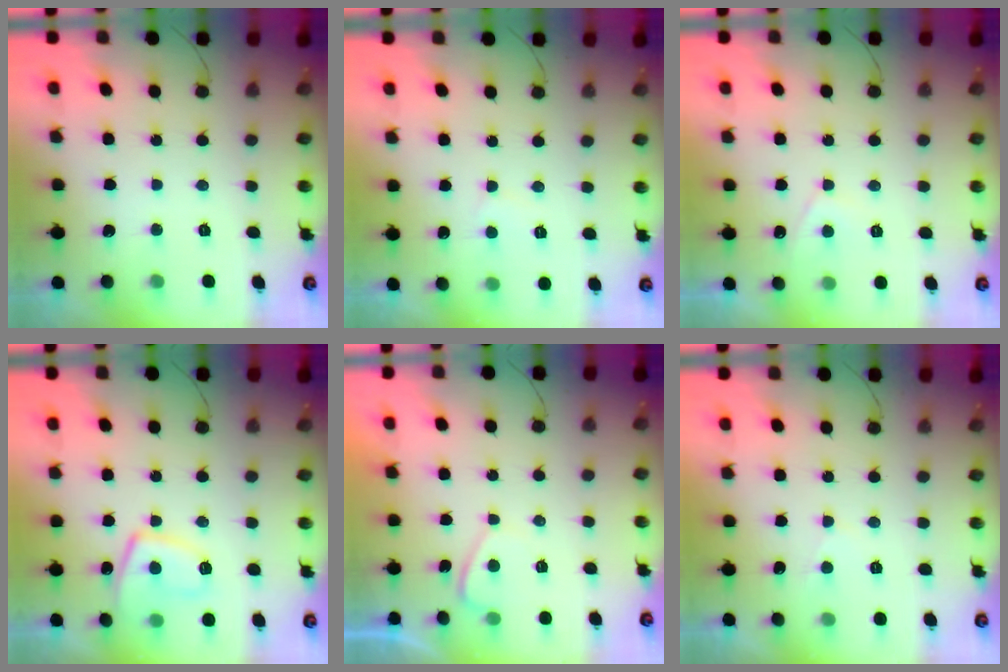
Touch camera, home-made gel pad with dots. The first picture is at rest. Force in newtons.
{"total": 2.9, "press": 2.9, "slide": 0.3}
{"total": 2.7, "press": 2.7, "slide": 0.6}
{"total": 9.5, "press": 9.4, "slide": 1.1}
{"total": 0.9, "press": 0.7, "slide": 0.5}
{"total": 2.7, "press": 2.6, "slide": 0.5}